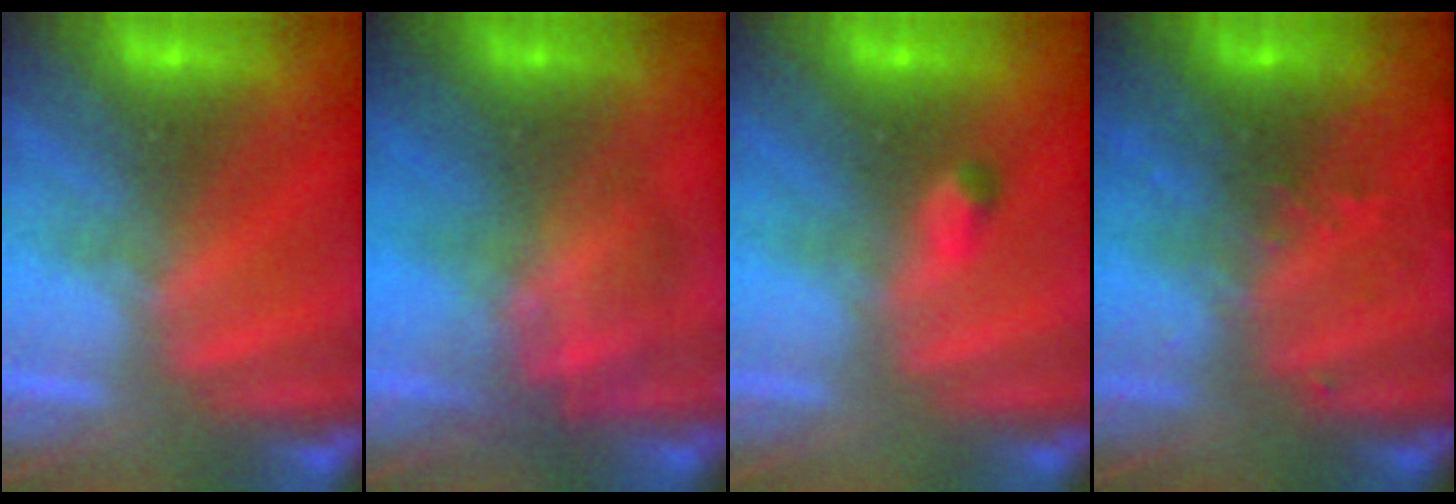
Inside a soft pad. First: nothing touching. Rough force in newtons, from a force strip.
{"total": 2.9}
{"total": 2.4}
{"total": 7.8}